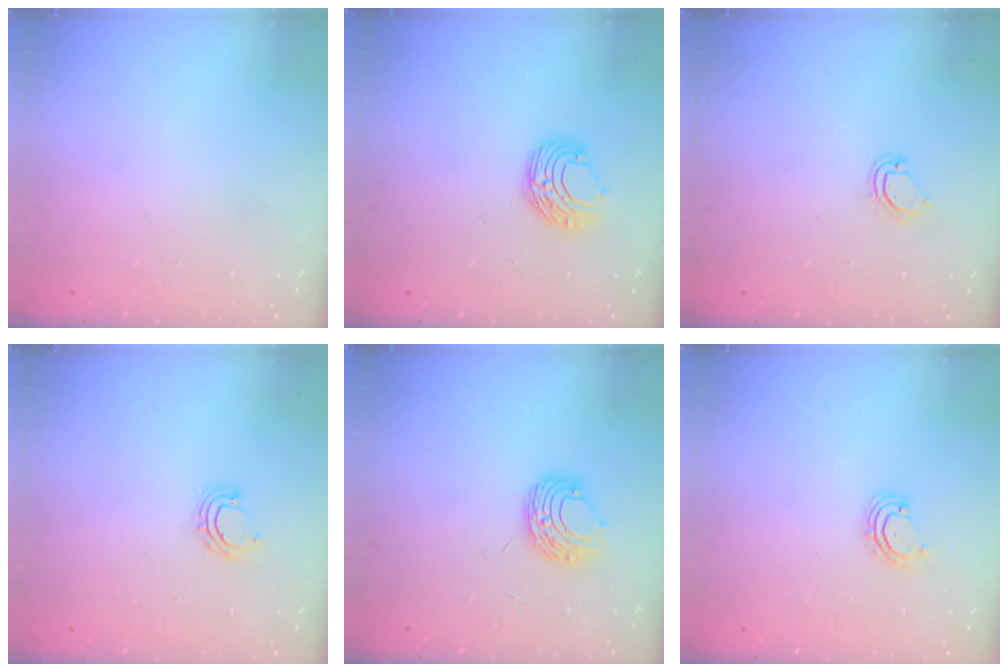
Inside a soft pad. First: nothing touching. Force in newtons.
{"total": 8.1, "press": 8.1, "slide": 0.4}
{"total": 4.7, "press": 4.7, "slide": 0.2}
{"total": 4.9, "press": 4.9, "slide": 0.5}
{"total": 8.1, "press": 8.1, "slide": 0.5}
{"total": 2.8, "press": 2.8, "slide": 0.2}